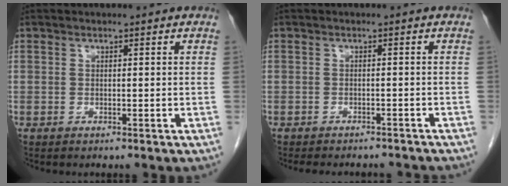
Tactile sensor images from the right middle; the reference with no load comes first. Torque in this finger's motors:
{"motor_torque": [0.12, -0.09, 0.02, 0.03]}